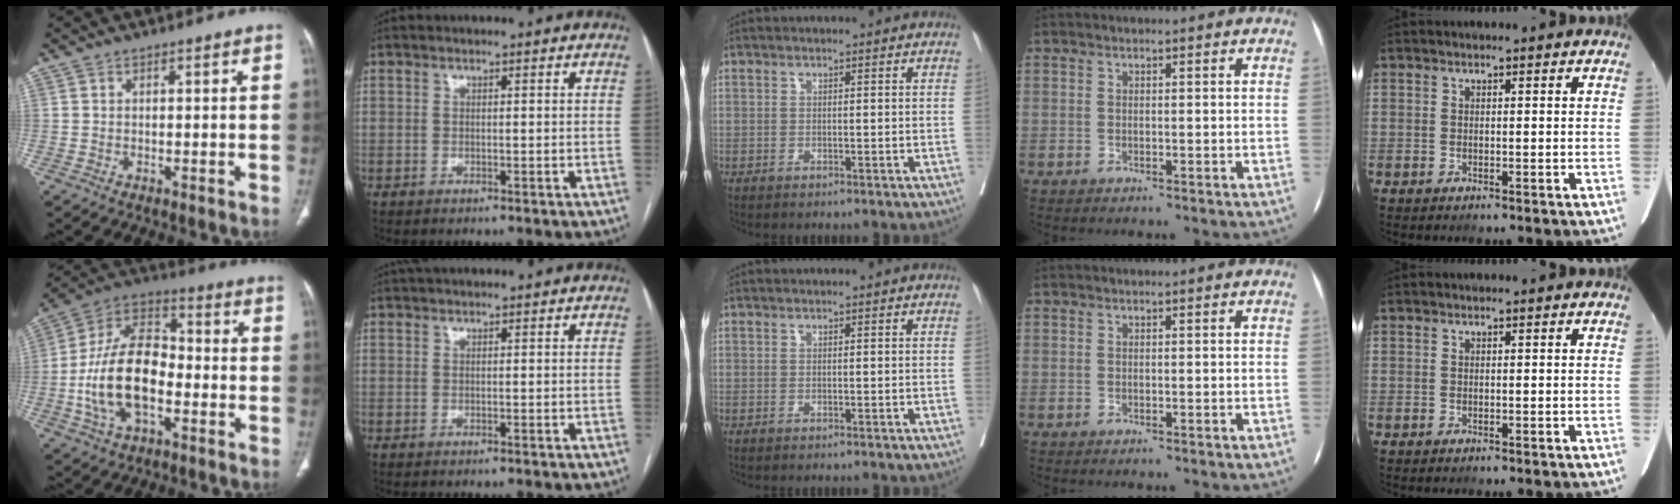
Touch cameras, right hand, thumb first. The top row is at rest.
{"thumb": {"total": 17.9, "force": [-3.8, 10.2, 14.2], "torque": [-0.261, 0.035, -0.068]}, "index": {"total": 1.5, "force": [1.2, 0.4, 0.8], "torque": [-0.014, 0.028, 0.019]}}